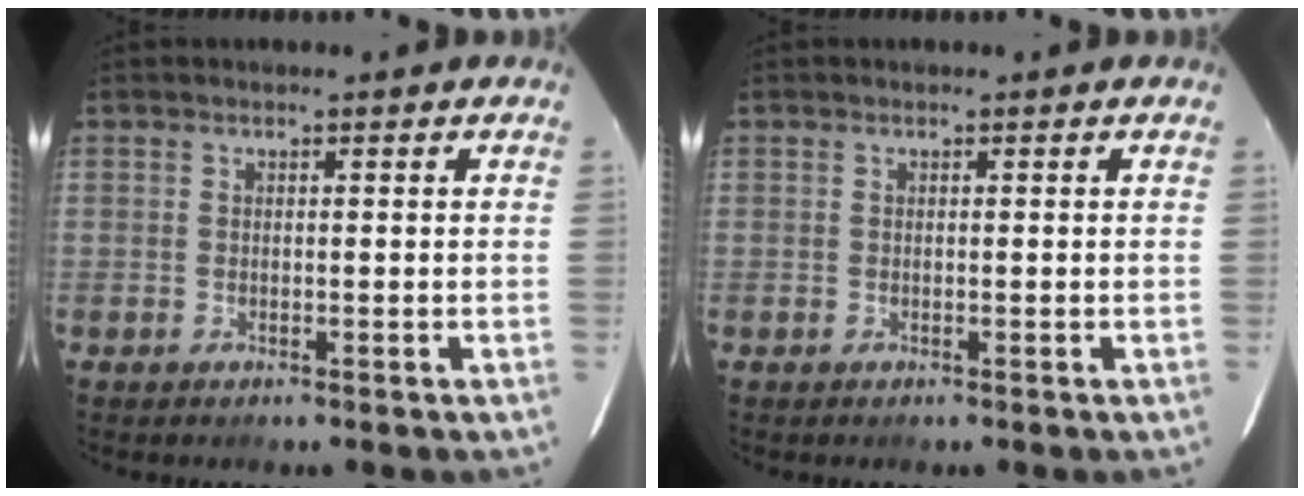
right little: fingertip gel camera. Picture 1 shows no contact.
{"total": 0.0}